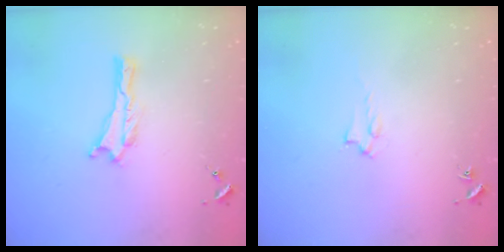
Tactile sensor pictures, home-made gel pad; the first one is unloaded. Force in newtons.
{"total": 1.4, "press": 1.4, "slide": 0.2}